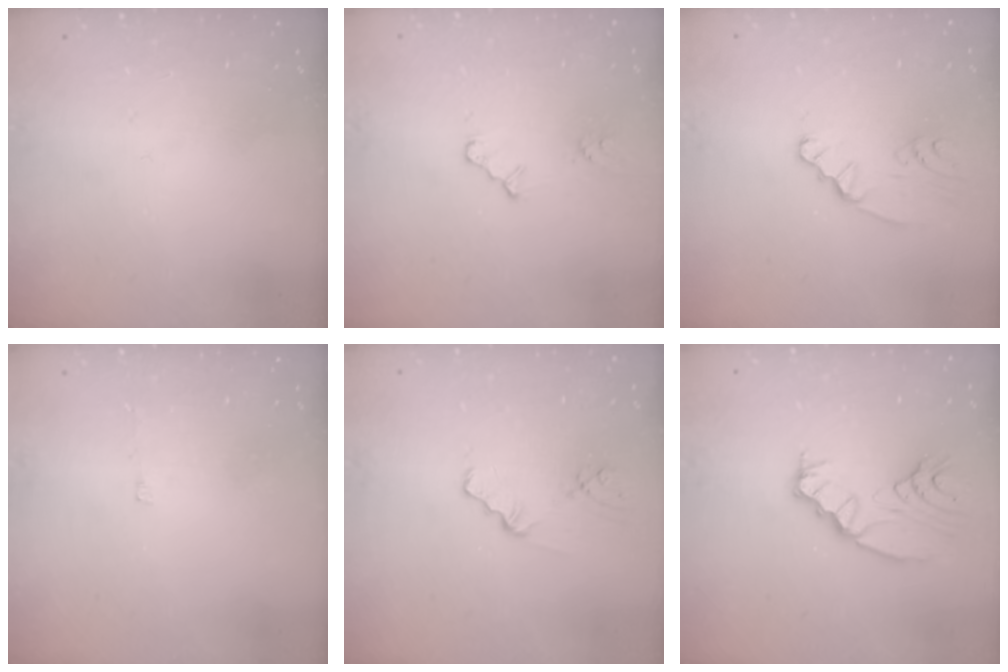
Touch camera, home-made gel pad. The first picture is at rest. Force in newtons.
{"total": 2.6, "press": 2.6, "slide": 0.4}
{"total": 0.9, "press": 0.9, "slide": 0.2}
{"total": 1.3, "press": 1.3, "slide": 0.2}
{"total": 1.2, "press": 1.2, "slide": 0.2}
{"total": 8.5, "press": 8.4, "slide": 0.6}